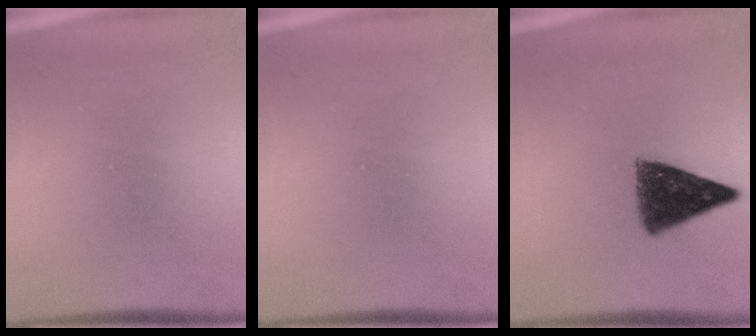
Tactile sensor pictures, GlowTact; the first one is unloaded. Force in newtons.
{"total": 0.0}
{"total": 8.9}